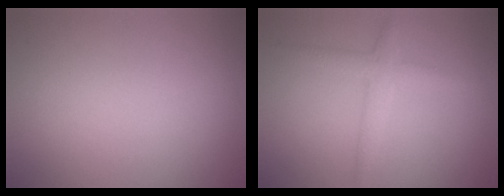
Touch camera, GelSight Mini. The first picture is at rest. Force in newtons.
{"total": 2.2, "press": 2.2, "slide": 0.1}